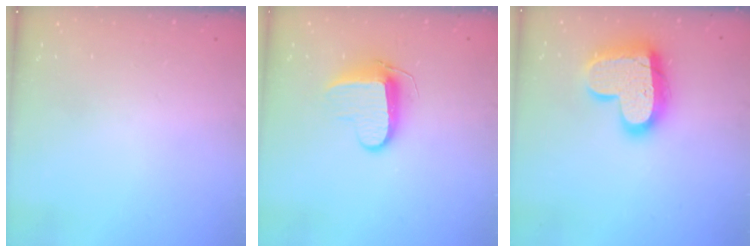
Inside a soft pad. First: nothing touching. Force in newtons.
{"total": 9.0, "press": 9.0, "slide": 0.5}
{"total": 18.3, "press": 18.2, "slide": 1.2}